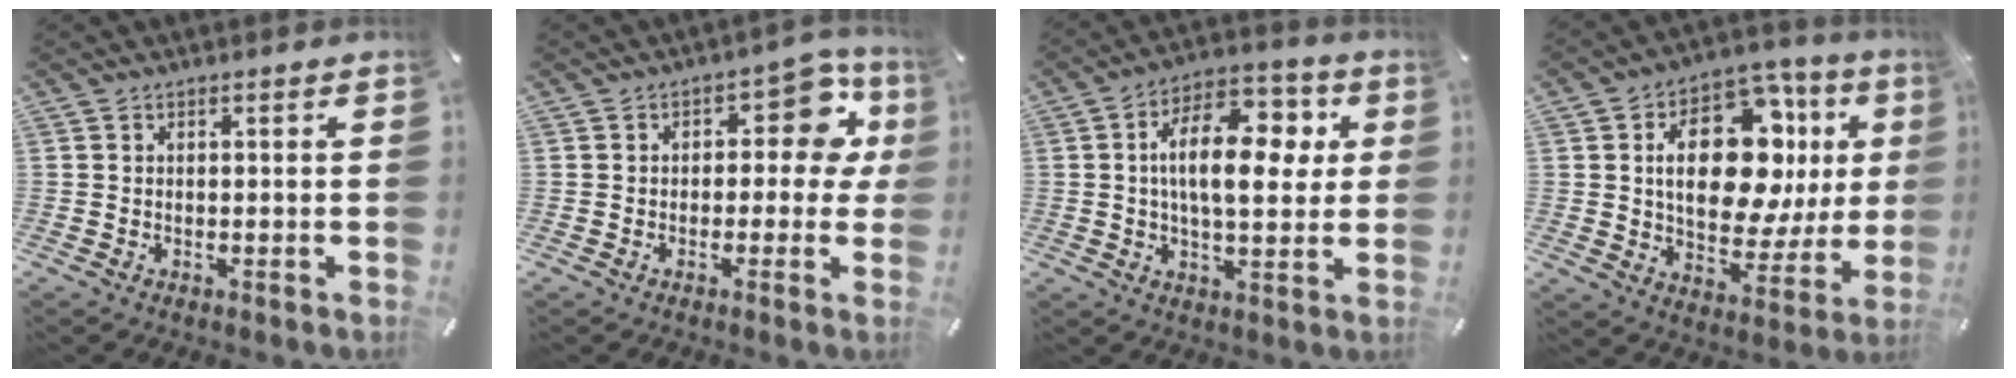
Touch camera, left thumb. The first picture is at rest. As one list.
[{"total": 10.0, "force": [2.8, 5.9, 7.6], "torque": [-0.092, -0.011, 0.044]}, {"total": 16.1, "force": [3.0, 8.3, 13.5], "torque": [-0.224, 0.003, 0.047]}, {"total": 21.8, "force": [5.3, 12.9, 16.8], "torque": [-0.253, -0.026, 0.086]}]